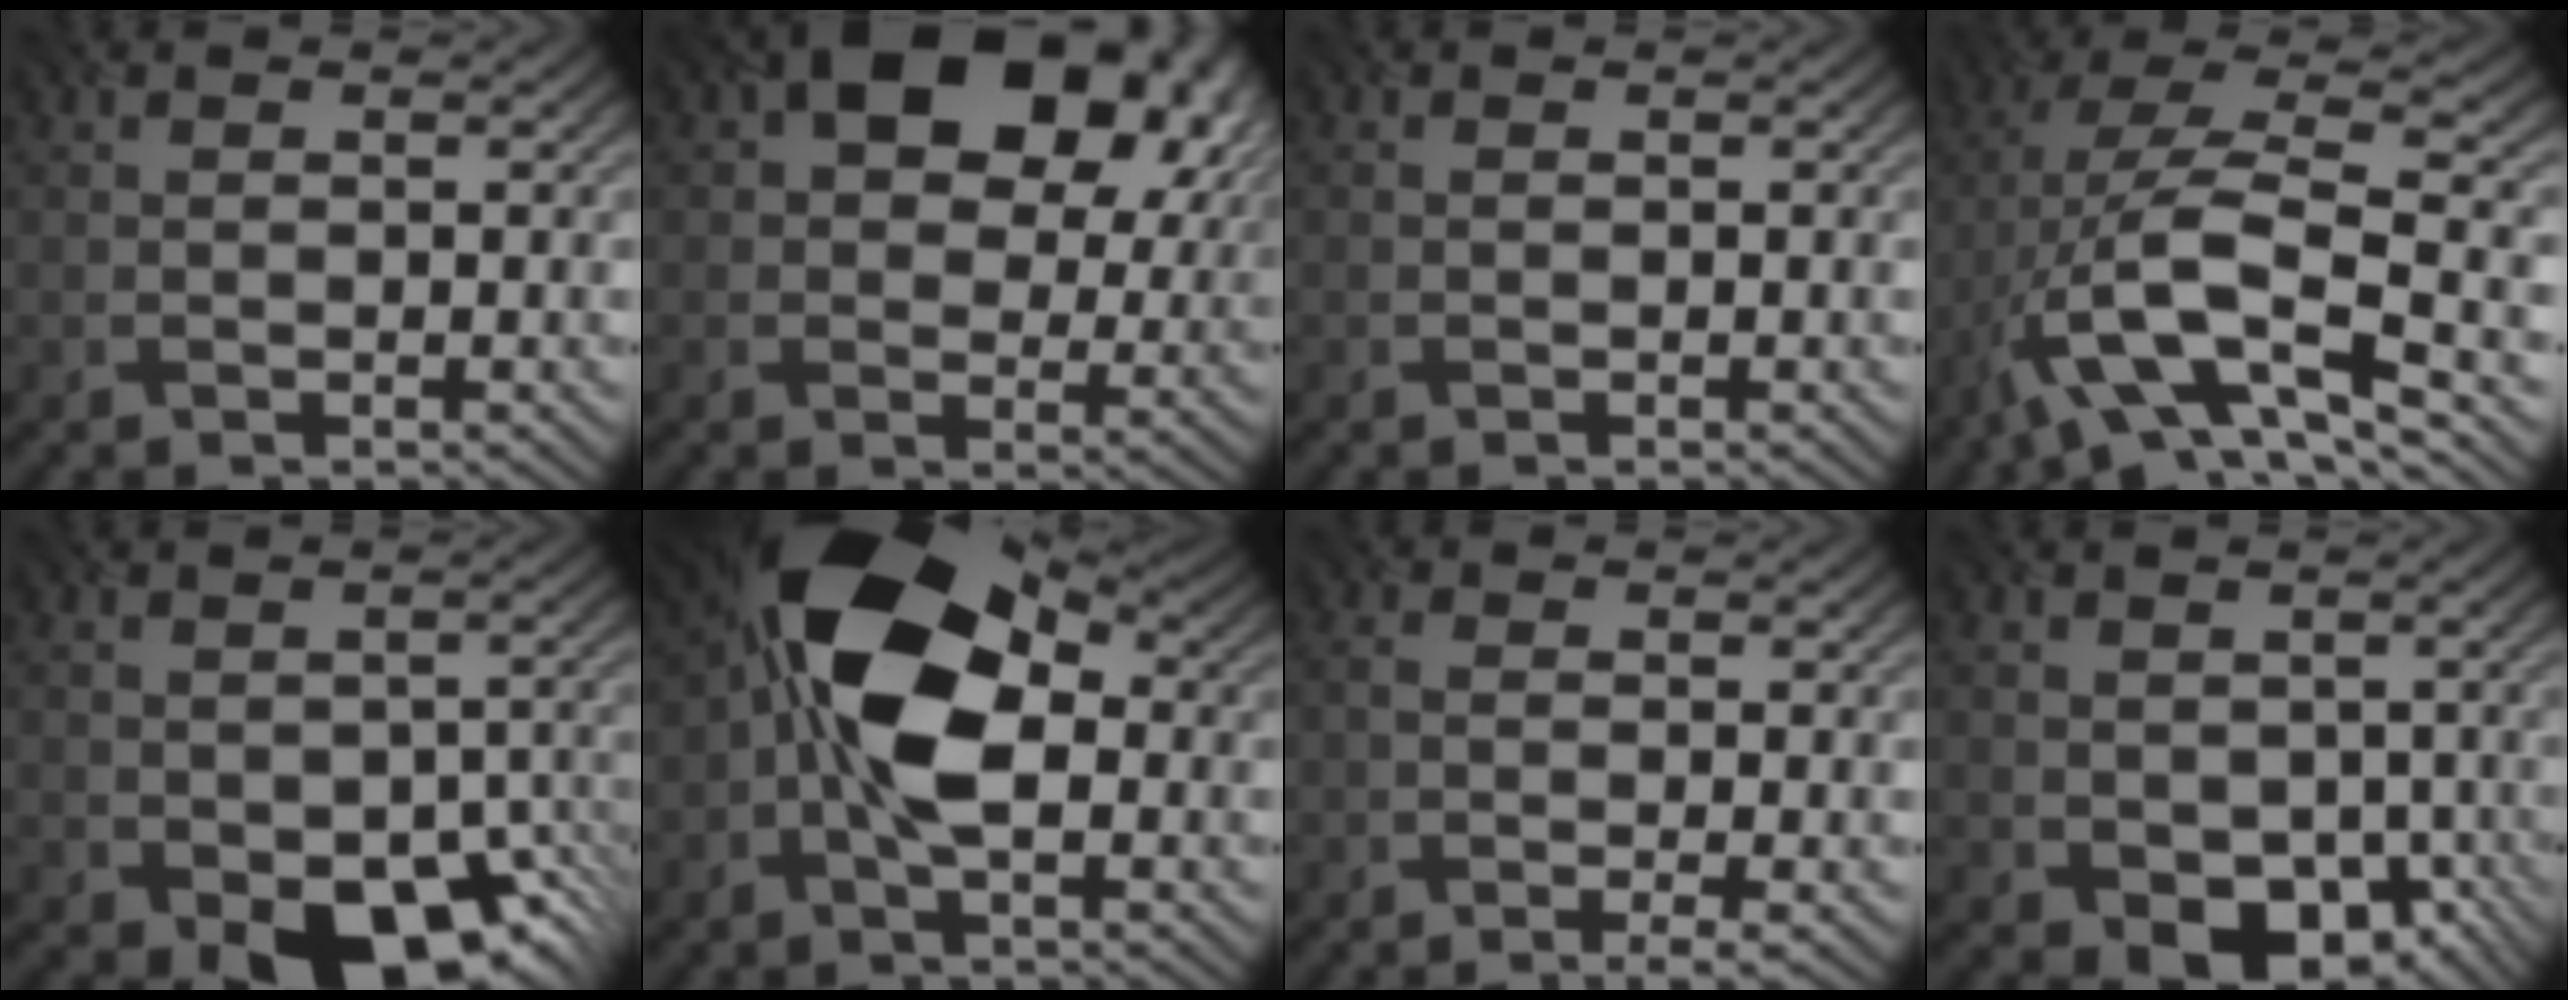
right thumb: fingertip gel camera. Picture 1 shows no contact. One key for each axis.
{"total": 16.0, "fx": 6.6, "fy": 10.0, "fz": 10.6, "tx": -0.150, "ty": 0.020, "tz": 0.103}
{"total": 0.0}
{"total": 13.9, "fx": -5.2, "fy": 4.6, "fz": 12.0, "tx": -0.248, "ty": 0.001, "tz": -0.095}
{"total": 12.1, "fx": -5.2, "fy": 7.9, "fz": 7.5, "tx": -0.091, "ty": -0.031, "tz": -0.069}
{"total": 13.6, "fx": 0.3, "fy": 7.5, "fz": 11.4, "tx": -0.204, "ty": 0.028, "tz": -0.016}
{"total": 2.9, "fx": -1.6, "fy": 0.5, "fz": 2.4, "tx": -0.050, "ty": -0.002, "tz": -0.039}
{"total": 7.5, "fx": -2.4, "fy": 5.7, "fz": 4.2, "tx": -0.063, "ty": -0.024, "tz": -0.030}